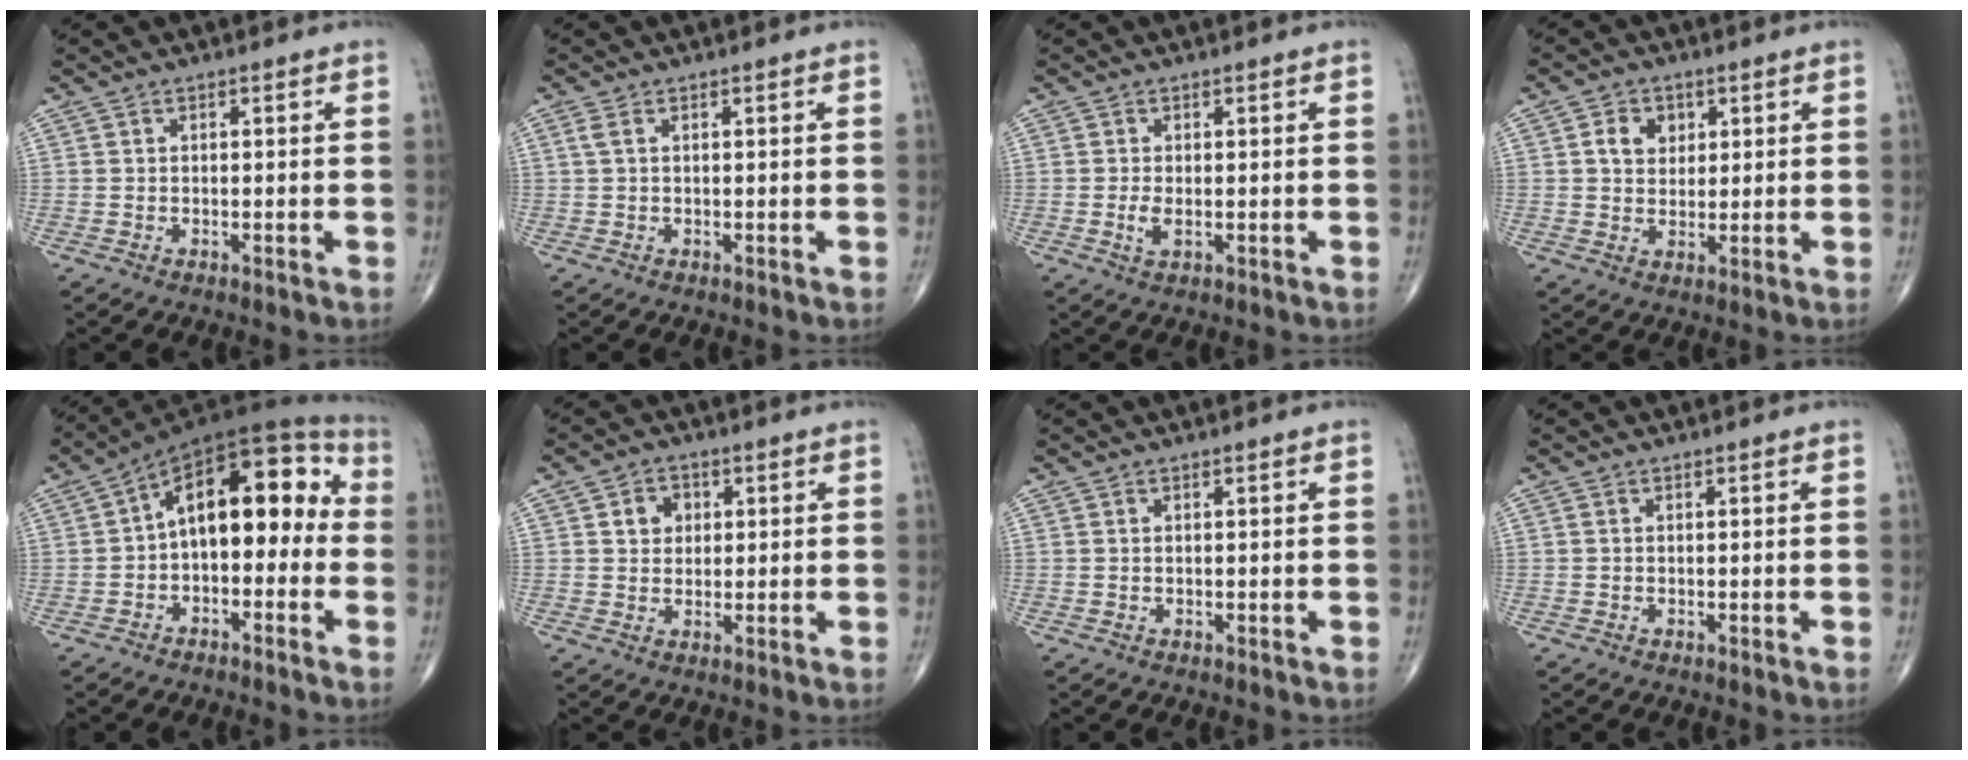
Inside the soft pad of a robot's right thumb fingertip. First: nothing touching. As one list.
[{"total": 1.3, "force": [0.5, 0.6, 1.1], "torque": [-0.034, 0.013, 0.013]}, {"total": 2.2, "force": [-0.3, 1.0, 1.9], "torque": [-0.046, -0.006, -0.005]}, {"total": 5.2, "force": [1.7, 4.1, 2.7], "torque": [-0.026, -0.004, 0.027]}, {"total": 15.6, "force": [-0.1, 8.8, 12.9], "torque": [-0.149, 0.054, -0.015]}, {"total": 4.4, "force": [1.2, 3.7, 2.1], "torque": [-0.011, -0.001, 0.018]}, {"total": 0.0}, {"total": 0.0}]